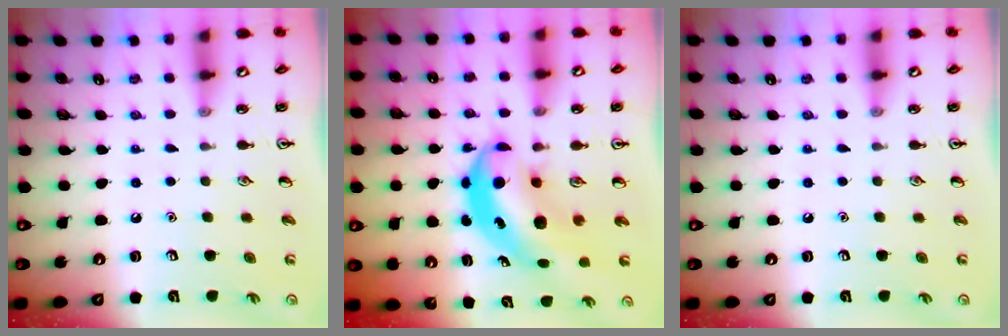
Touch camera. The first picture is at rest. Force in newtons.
{"total": 8.4, "press": 8.2, "slide": 1.8}
{"total": 0.0}